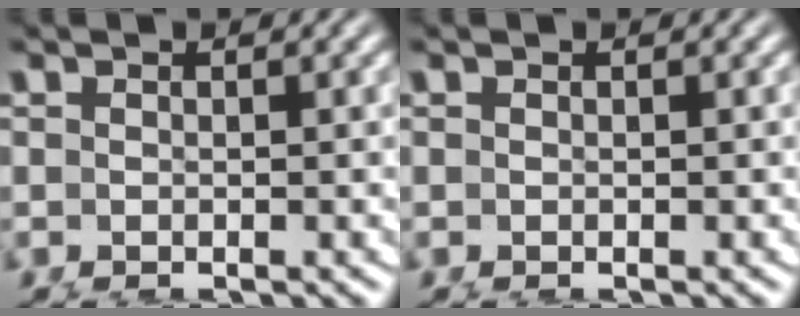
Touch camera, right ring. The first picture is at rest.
{"total": 0.0}